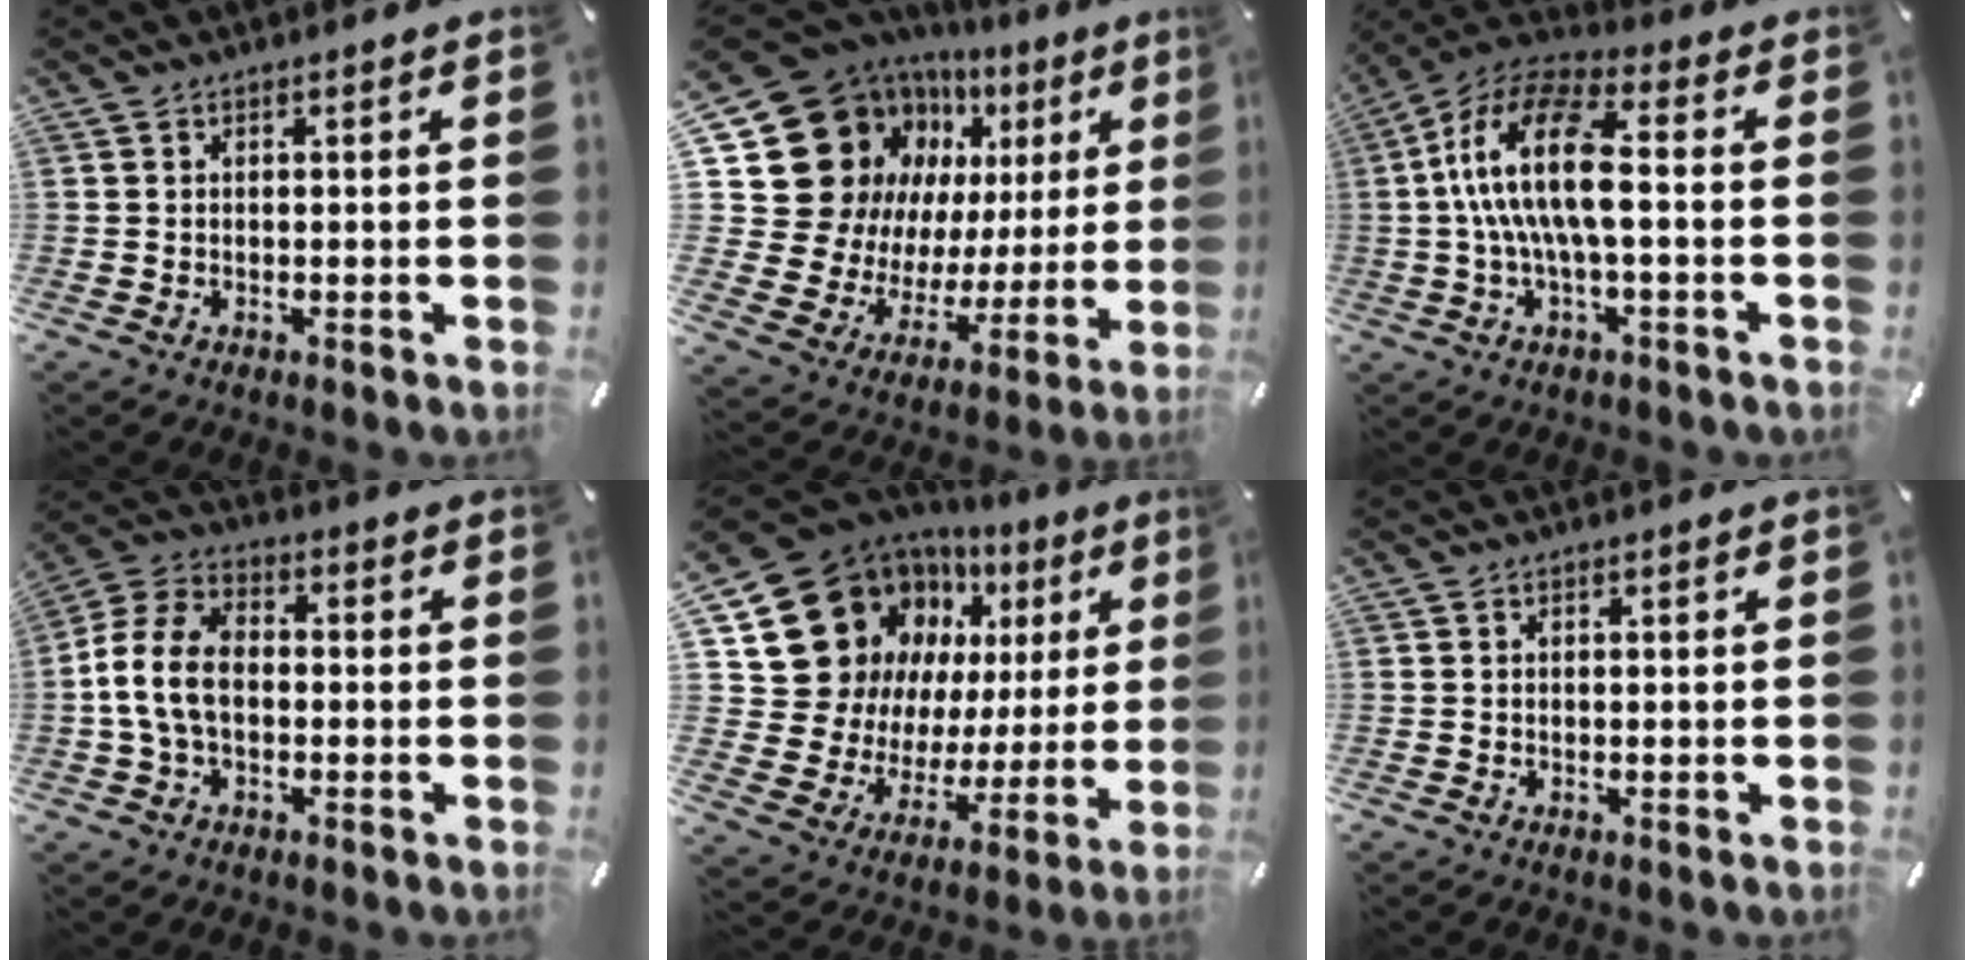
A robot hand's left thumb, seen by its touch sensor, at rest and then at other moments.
{"total": 22.5, "force": [9.8, 17.3, 10.5], "torque": [-0.188, -0.080, 0.210]}
{"total": 15.7, "force": [0.0, 5.7, 14.6], "torque": [-0.306, -0.002, -0.008]}
{"total": 10.9, "force": [-1.5, 7.4, 7.8], "torque": [-0.170, 0.015, -0.027]}
{"total": 20.8, "force": [9.3, 16.4, 8.9], "torque": [-0.120, -0.067, 0.196]}
{"total": 0.0}